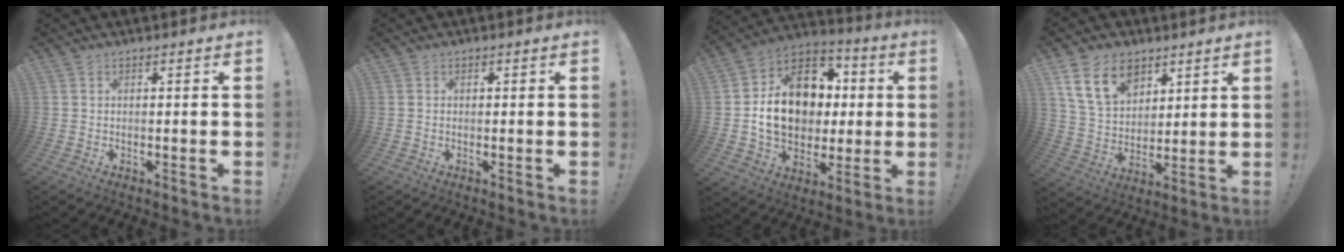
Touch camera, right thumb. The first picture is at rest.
{"total": 0.6, "force": [-0.1, 0.5, 0.1], "torque": [-0.004, 0.003, -0.002]}
{"total": 18.9, "force": [1.2, 14.8, 11.7], "torque": [-0.167, 0.015, 0.042]}
{"total": 14.2, "force": [8.1, 9.4, 6.9], "torque": [-0.114, -0.032, 0.156]}